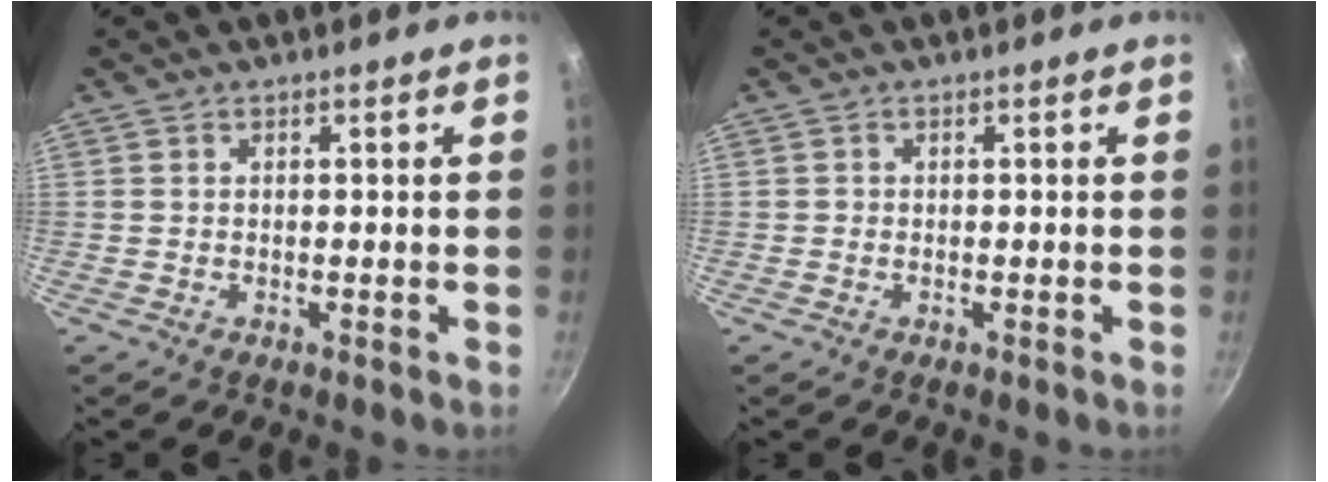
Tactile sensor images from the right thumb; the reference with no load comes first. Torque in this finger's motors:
{"motor_torque": [0.07, 0.23, -0.32, 0.24, 0.06]}